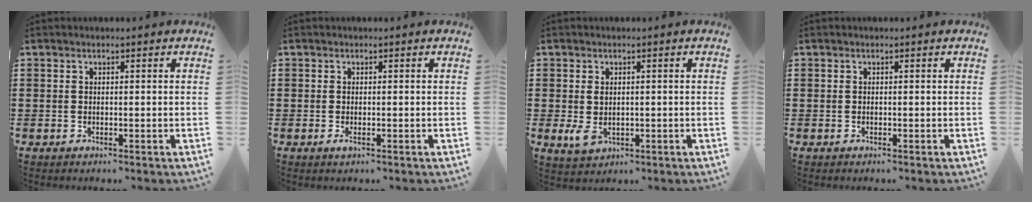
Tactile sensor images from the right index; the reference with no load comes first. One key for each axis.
{"total": 0.8, "fx": -0.2, "fy": 0.2, "fz": 0.8, "tx": -0.016, "ty": -0.004, "tz": -0.002}
{"total": 2.9, "fx": -0.2, "fy": 1.8, "fz": 2.3, "tx": -0.061, "ty": -0.006, "tz": -0.005}
{"total": 0.0}